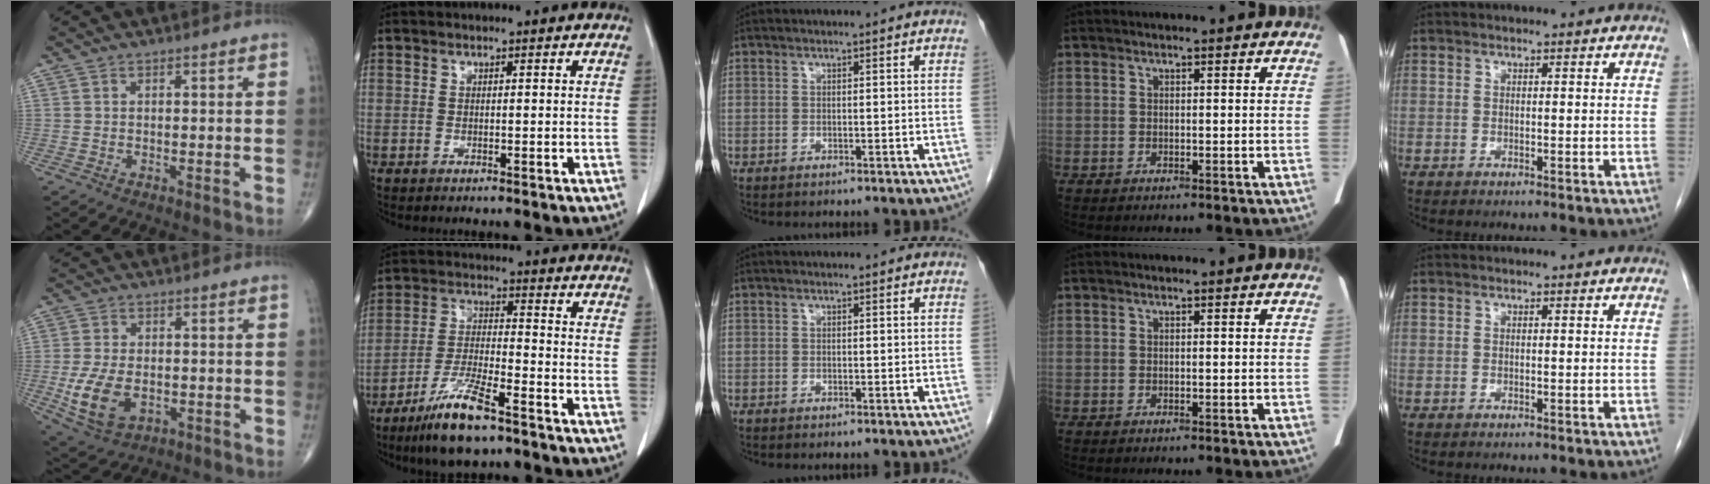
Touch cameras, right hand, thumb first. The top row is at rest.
{"thumb": {"total": 10.0, "force": [-2.3, 6.2, 7.5], "torque": [-0.151, -0.002, -0.032]}, "index": {"total": 10.8, "force": [-7.6, 1.6, 7.6], "torque": [-0.153, -0.024, -0.141]}}